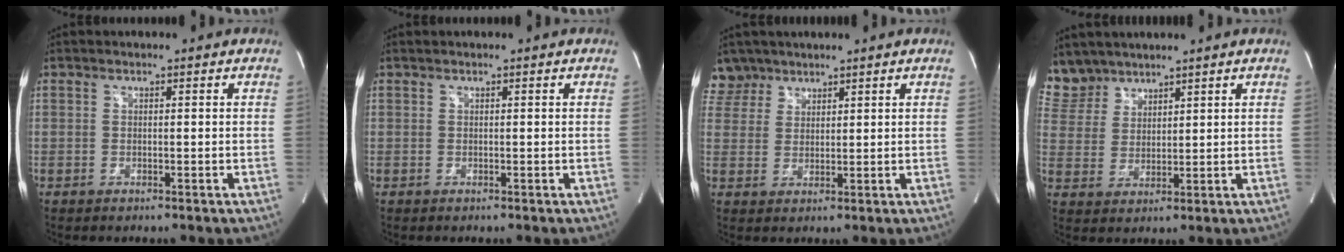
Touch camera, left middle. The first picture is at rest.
{"total": 0.0}
{"total": 4.4, "force": [3.7, 2.3, -0.5], "torque": [0.013, 0.006, 0.075]}
{"total": 6.7, "force": [6.0, 2.8, -0.1], "torque": [-0.003, 0.009, 0.134]}